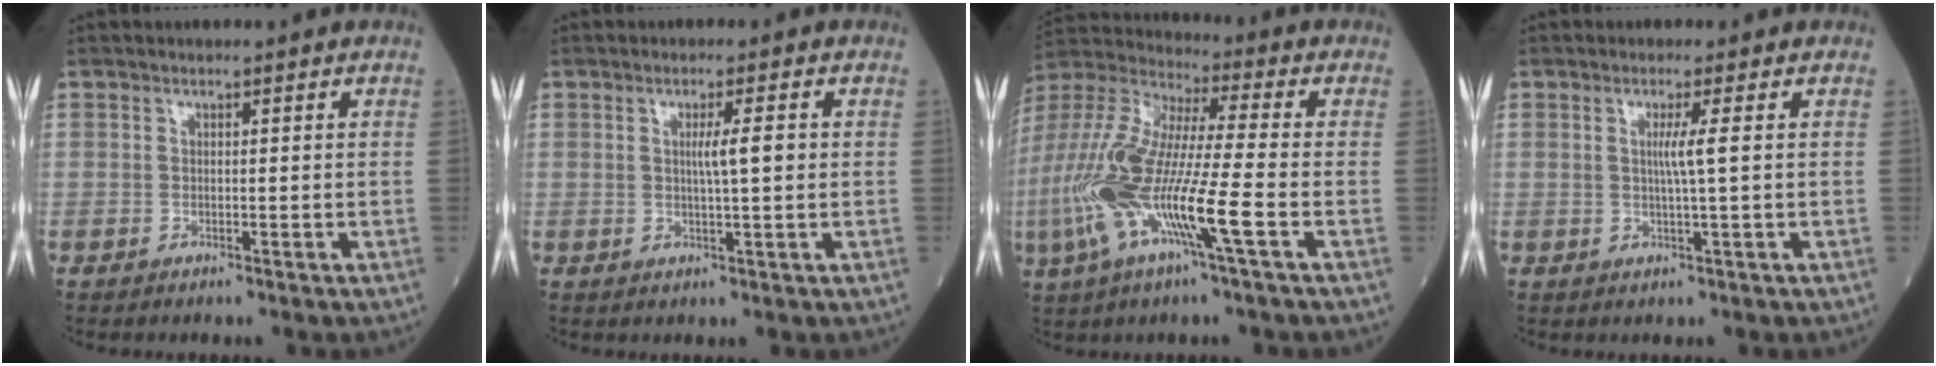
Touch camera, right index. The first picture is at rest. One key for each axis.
{"total": 3.3, "fx": 0.4, "fy": -0.1, "fz": 3.2, "tx": -0.057, "ty": -0.001, "tz": 0.005}
{"total": 18.5, "fx": -5.5, "fy": 1.5, "fz": 17.6, "tx": -0.385, "ty": -0.020, "tz": -0.110}
{"total": 2.7, "fx": 0.4, "fy": -0.8, "fz": 2.6, "tx": -0.049, "ty": -0.004, "tz": 0.006}